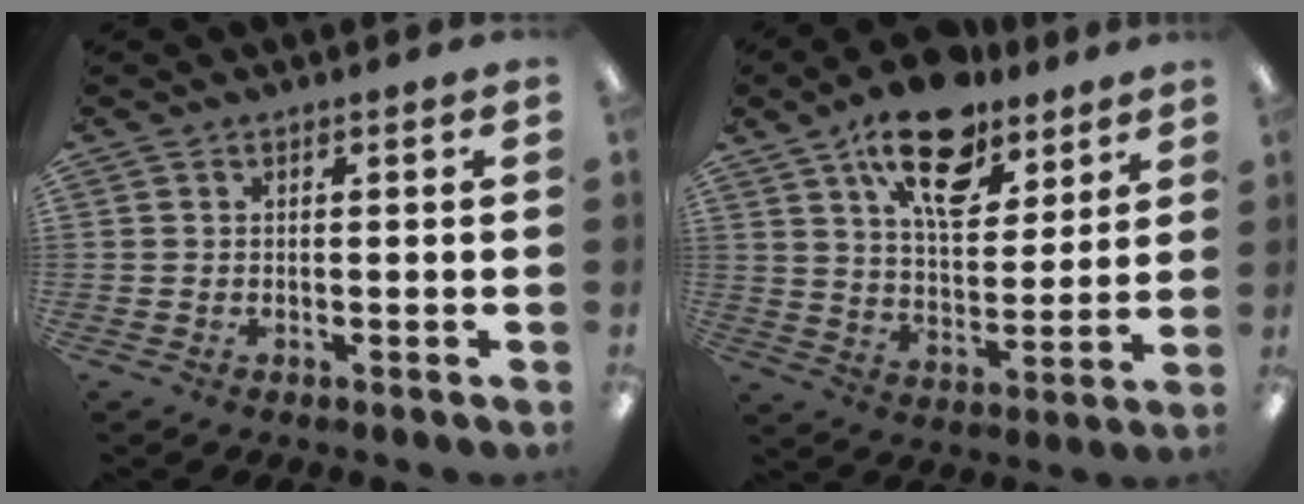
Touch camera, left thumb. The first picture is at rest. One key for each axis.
{"total": 18.0, "fx": 11.9, "fy": 8.6, "fz": 10.4, "tx": -0.162, "ty": -0.054, "tz": 0.203}